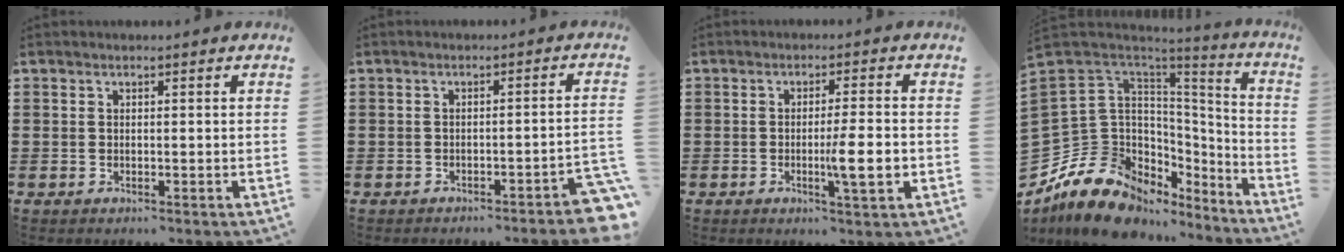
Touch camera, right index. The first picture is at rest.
{"total": 3.4, "force": [-2.7, 0.0, 2.0], "torque": [-0.033, -0.008, -0.055]}
{"total": 6.9, "force": [-1.4, 0.8, 6.7], "torque": [-0.100, -0.011, -0.025]}
{"total": 15.0, "force": [-8.2, 10.3, 7.1], "torque": [-0.173, -0.007, -0.137]}